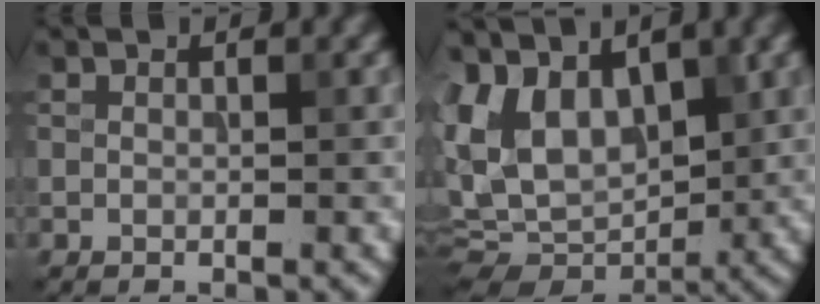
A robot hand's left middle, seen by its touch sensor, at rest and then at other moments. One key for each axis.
{"total": 11.0, "fx": 3.3, "fy": 6.7, "fz": 8.1, "tx": -0.174, "ty": 0.005, "tz": 0.064}